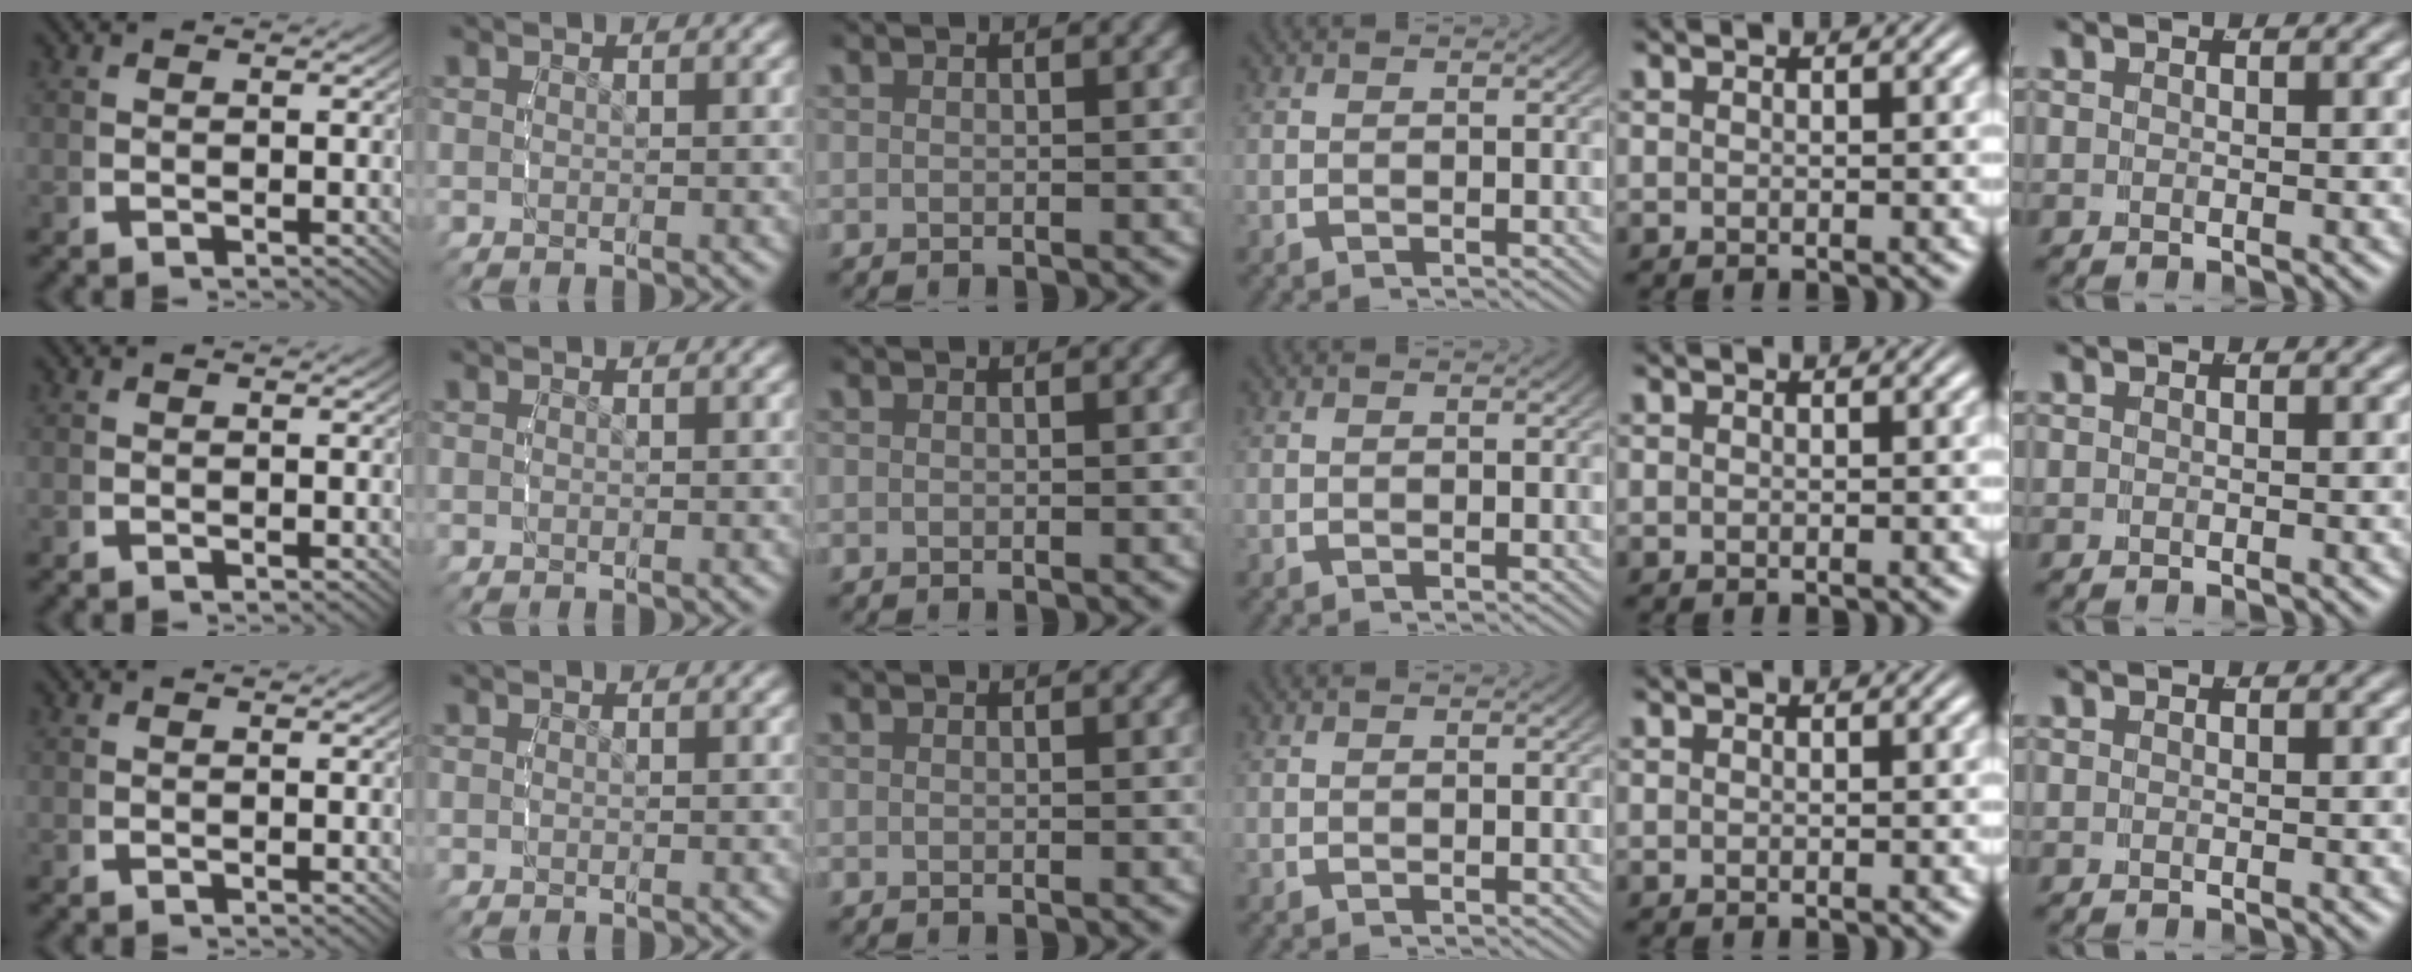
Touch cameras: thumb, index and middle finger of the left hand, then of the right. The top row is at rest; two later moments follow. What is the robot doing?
{"motion": "reach", "object": "router"}